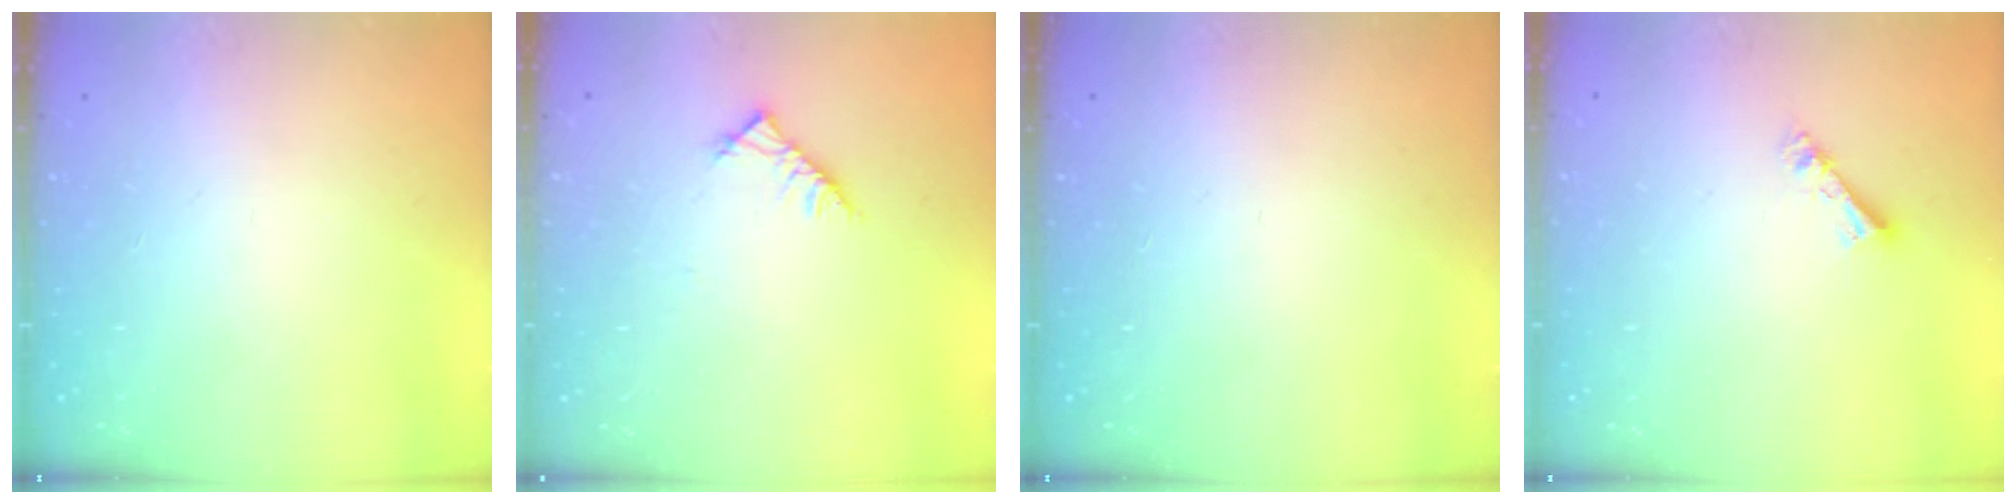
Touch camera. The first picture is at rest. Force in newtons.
{"total": 4.5, "press": 4.5, "slide": 0.9}
{"total": 0.0}
{"total": 4.6, "press": 4.6, "slide": 0.3}